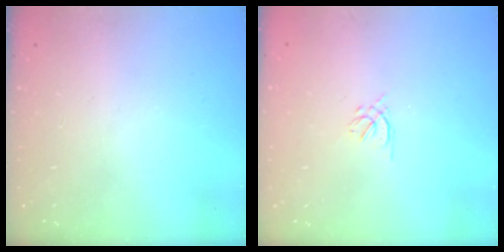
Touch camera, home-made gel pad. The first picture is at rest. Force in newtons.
{"total": 1.6, "press": 1.5, "slide": 0.5}